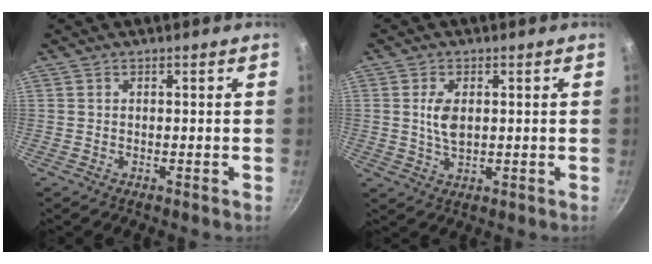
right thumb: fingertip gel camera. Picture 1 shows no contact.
{"total": 4.7, "force": [0.7, 2.6, 3.9], "torque": [-0.076, -0.007, 0.016]}